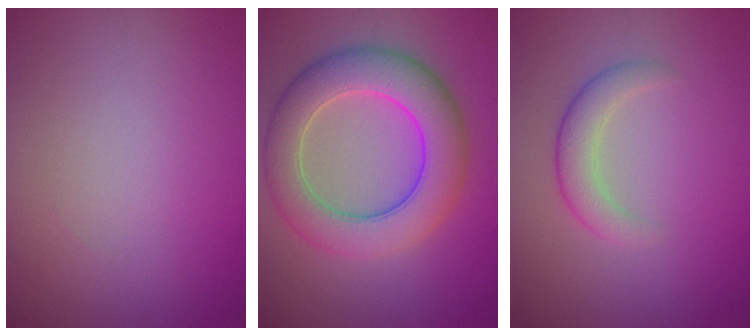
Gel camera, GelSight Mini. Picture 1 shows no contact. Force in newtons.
{"total": 8.5, "press": 8.5, "slide": 0.1}
{"total": 2.8, "press": 2.8, "slide": 0.2}